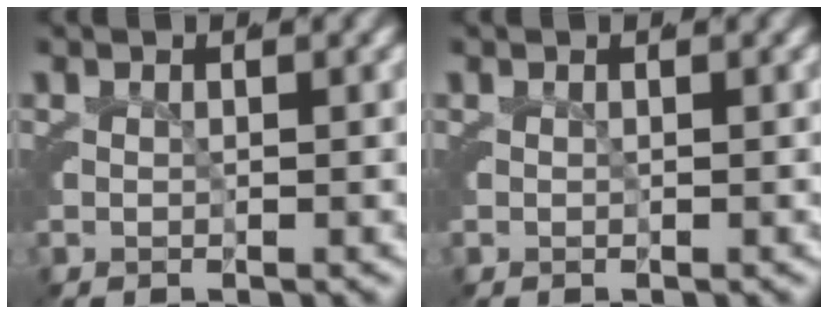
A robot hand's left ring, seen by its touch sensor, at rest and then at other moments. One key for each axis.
{"total": 0.0}